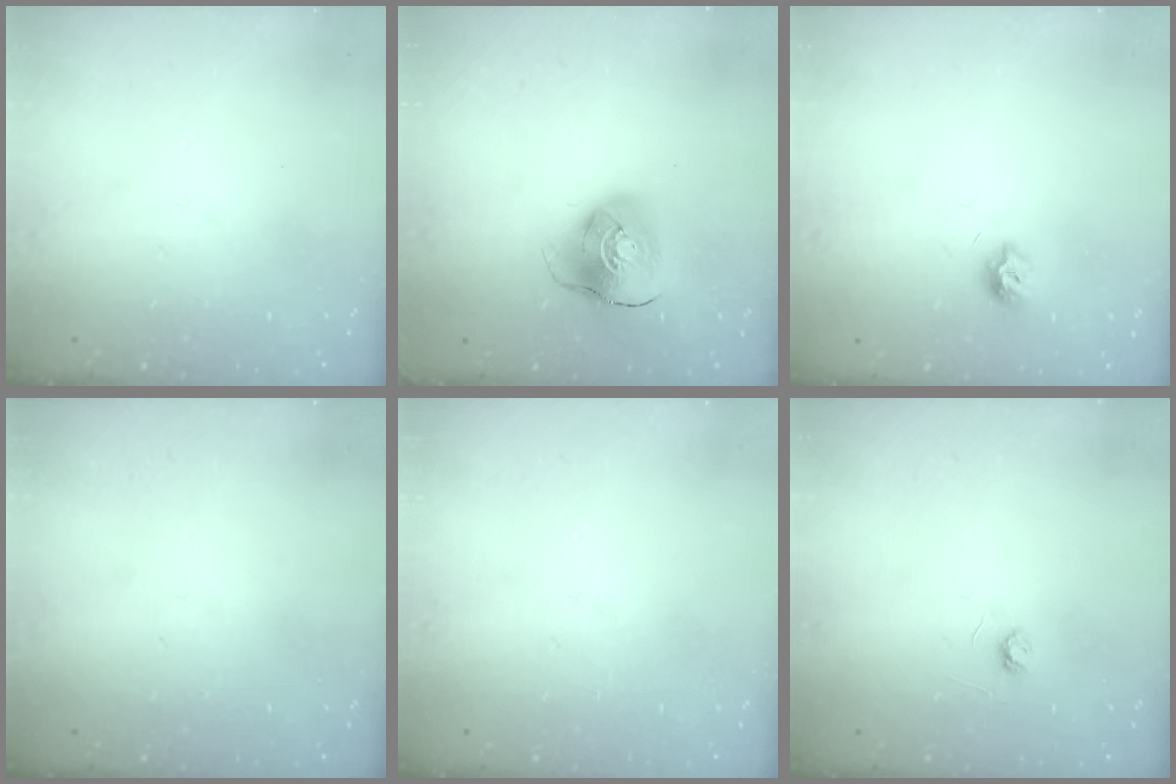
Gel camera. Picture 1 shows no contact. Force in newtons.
{"total": 9.8, "press": 9.7, "slide": 1.6}
{"total": 6.9, "press": 6.9, "slide": 0.3}
{"total": 0.0}
{"total": 0.0}
{"total": 2.6, "press": 2.6, "slide": 0.3}